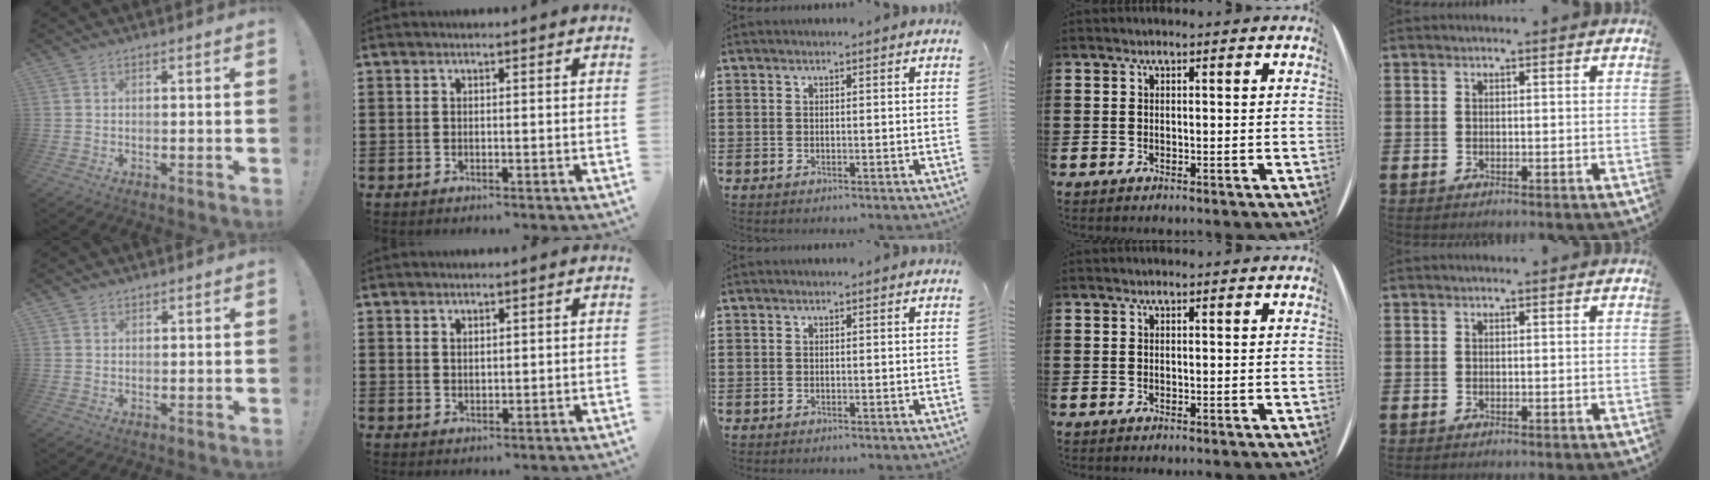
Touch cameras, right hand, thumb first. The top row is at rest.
{"thumb": {"total": 1.0, "force": [0.8, 0.6, 0.2], "torque": [-0.002, -0.002, 0.016]}, "index": {"total": 1.3, "force": [1.2, 0.5, 0.2], "torque": [-0.006, 0.001, 0.023]}}